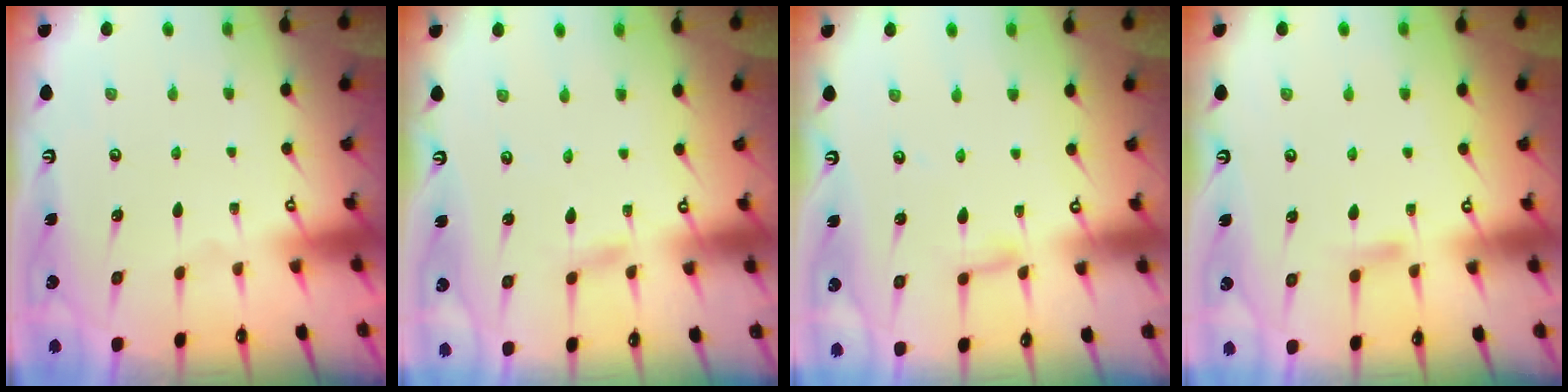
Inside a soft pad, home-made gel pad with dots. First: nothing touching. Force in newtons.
{"total": 1.1, "press": 1.1, "slide": 0.1}
{"total": 2.4, "press": 2.4, "slide": 0.2}
{"total": 4.5, "press": 4.5, "slide": 0.5}